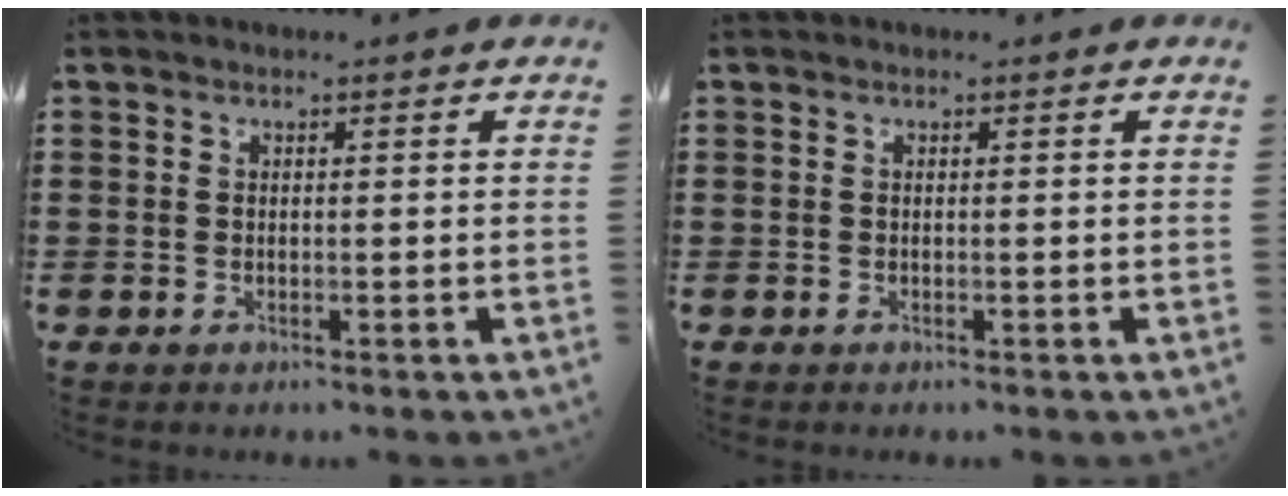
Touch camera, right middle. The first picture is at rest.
{"total": 0.0}